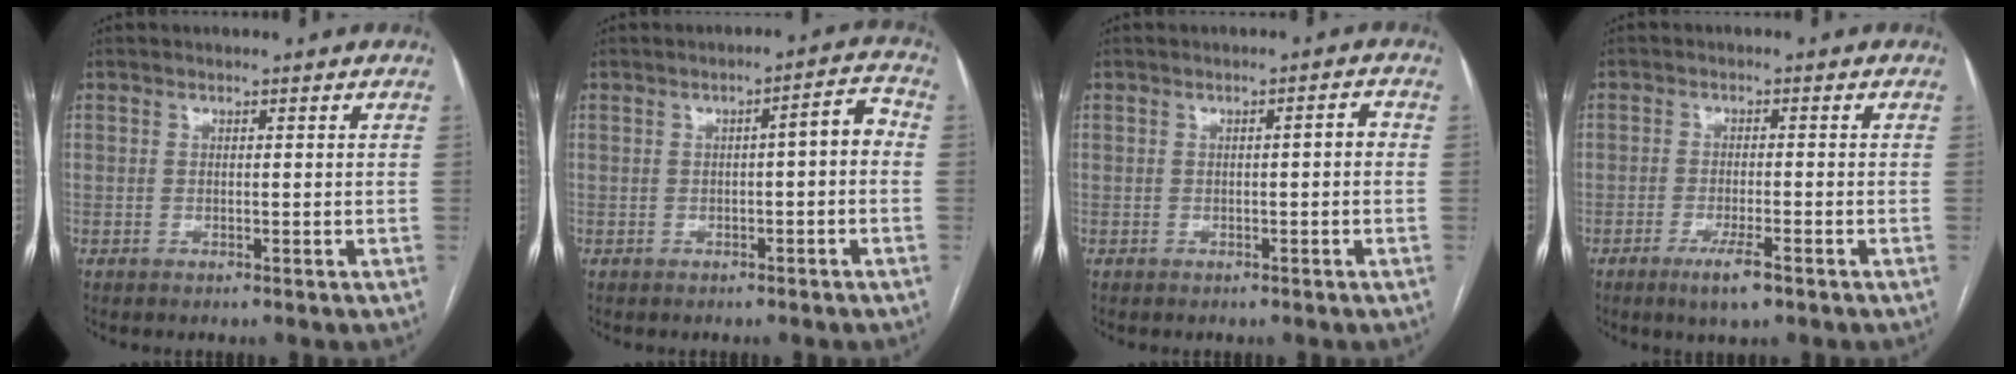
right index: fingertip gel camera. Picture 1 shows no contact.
{"total": 3.9, "force": [-0.4, 0.7, 3.8], "torque": [-0.047, 0.020, -0.005]}
{"total": 1.6, "force": [-0.2, 0.4, 1.5], "torque": [-0.021, 0.005, -0.002]}
{"total": 4.2, "force": [-2.6, 0.6, 3.2], "torque": [-0.063, -0.006, -0.042]}